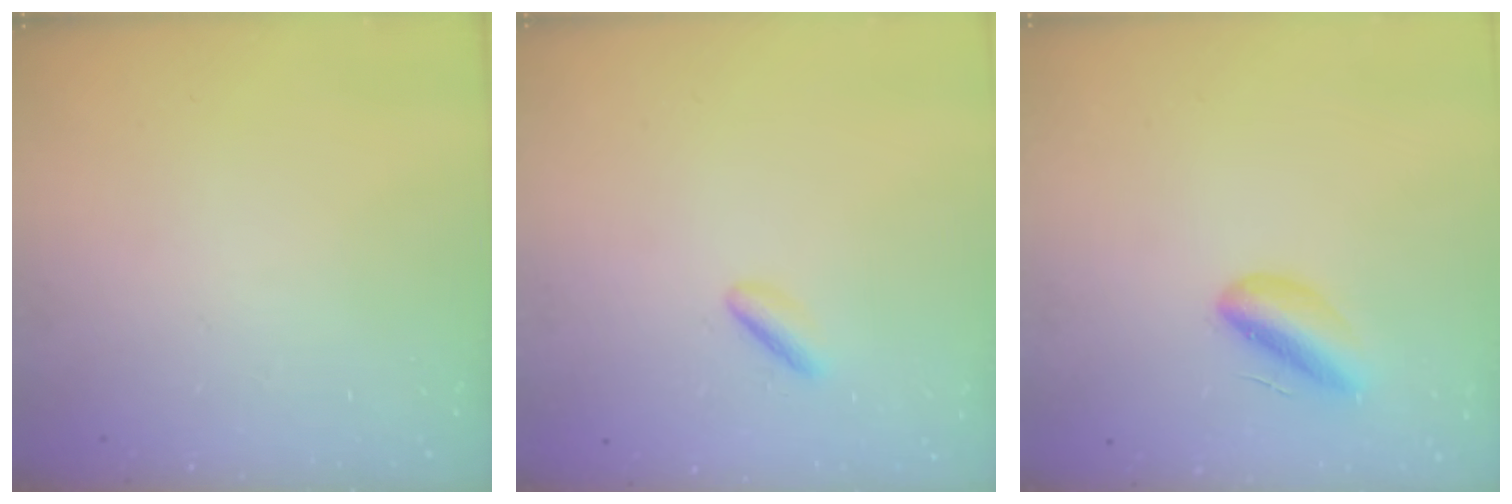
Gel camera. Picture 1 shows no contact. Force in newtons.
{"total": 2.5, "press": 2.3, "slide": 0.8}
{"total": 7.0, "press": 6.8, "slide": 1.6}